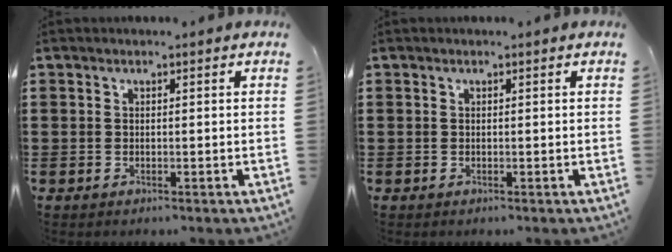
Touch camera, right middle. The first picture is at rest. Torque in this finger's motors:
{"motor_torque": [1.13, -1.02, 0.01, 0.02]}